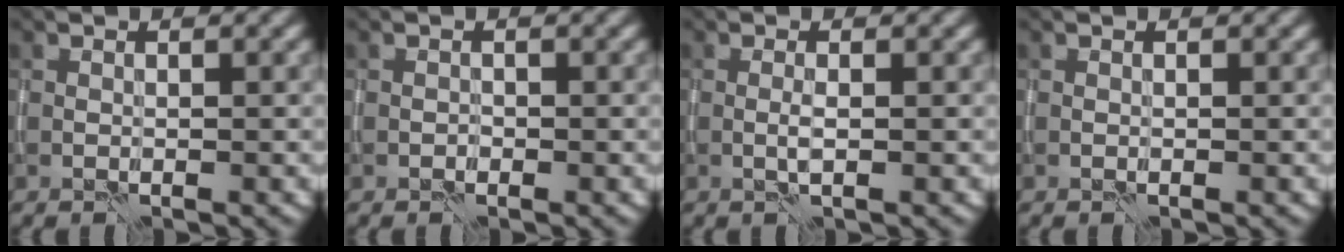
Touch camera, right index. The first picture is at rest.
{"total": 0.7, "force": [-0.3, 0.5, 0.3], "torque": [-0.005, -0.002, -0.002]}
{"total": 1.0, "force": [-0.3, 0.0, 1.0], "torque": [-0.022, 0.000, -0.006]}
{"total": 0.0}